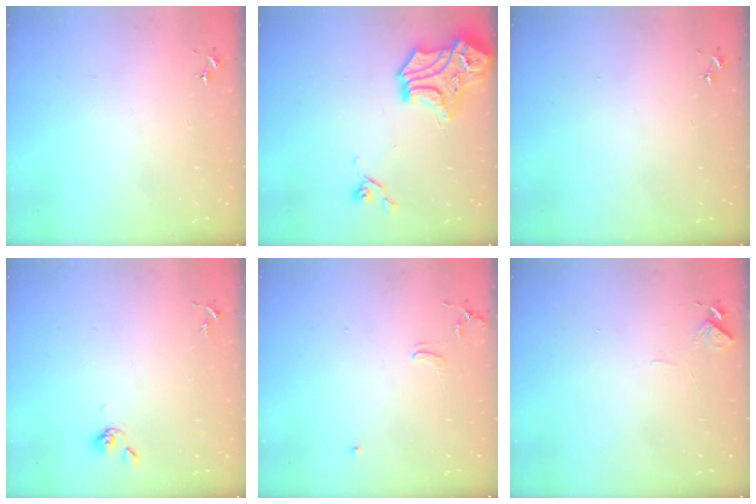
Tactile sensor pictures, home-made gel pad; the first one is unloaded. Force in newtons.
{"total": 17.6, "press": 17.4, "slide": 2.2}
{"total": 0.0}
{"total": 4.4, "press": 4.3, "slide": 0.8}
{"total": 6.4, "press": 6.3, "slide": 0.8}
{"total": 4.6, "press": 4.5, "slide": 0.4}